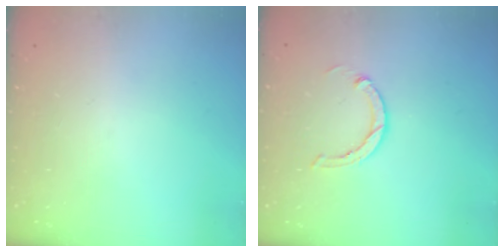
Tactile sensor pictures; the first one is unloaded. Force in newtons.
{"total": 3.1, "press": 3.1, "slide": 0.1}